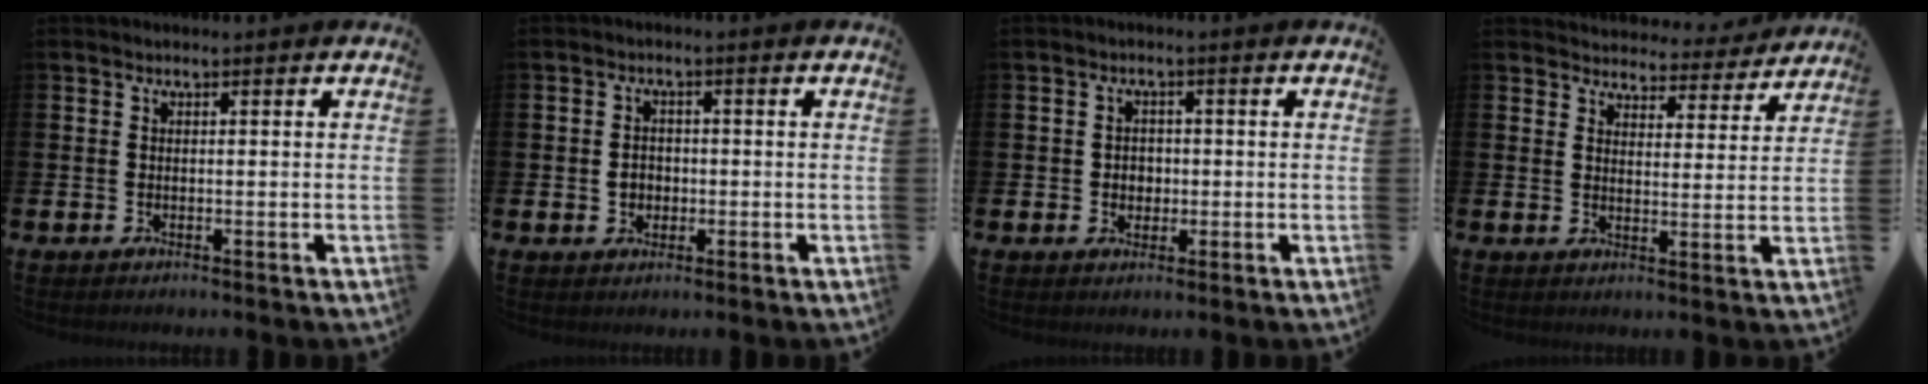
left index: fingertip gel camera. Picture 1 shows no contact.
{"total": 2.4, "force": [-0.3, 2.1, 1.1], "torque": [-0.005, 0.000, -0.014]}
{"total": 2.3, "force": [-0.1, 2.2, 0.8], "torque": [-0.002, 0.002, -0.011]}
{"total": 4.3, "force": [4.1, 1.1, 0.0], "torque": [-0.003, -0.038, 0.067]}